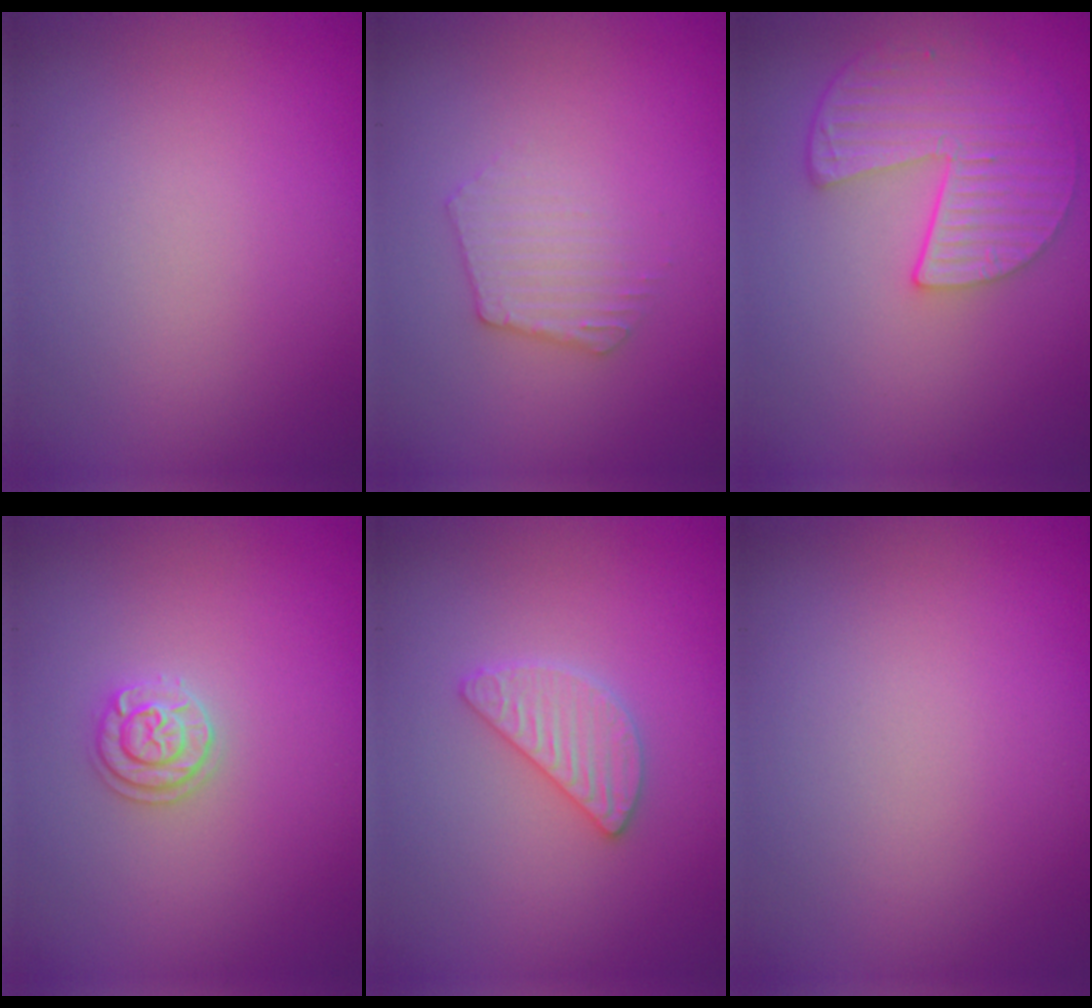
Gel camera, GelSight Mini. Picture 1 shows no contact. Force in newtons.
{"total": 2.4, "press": 2.4, "slide": 0.3}
{"total": 5.4, "press": 4.3, "slide": 3.1}
{"total": 1.9, "press": 1.9, "slide": 0.2}
{"total": 2.6, "press": 2.6, "slide": 0.3}
{"total": 0.0}